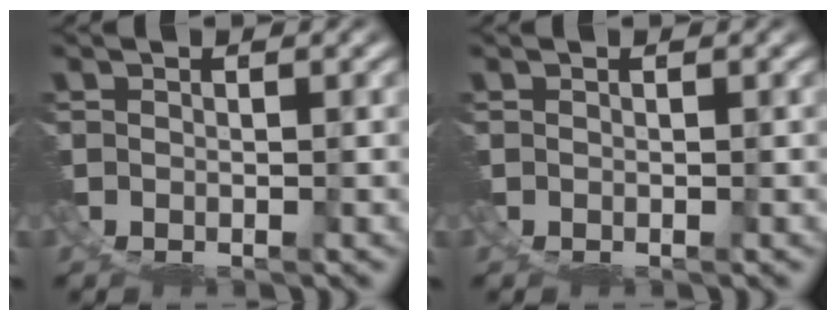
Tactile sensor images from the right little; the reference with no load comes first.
{"total": 0.0}